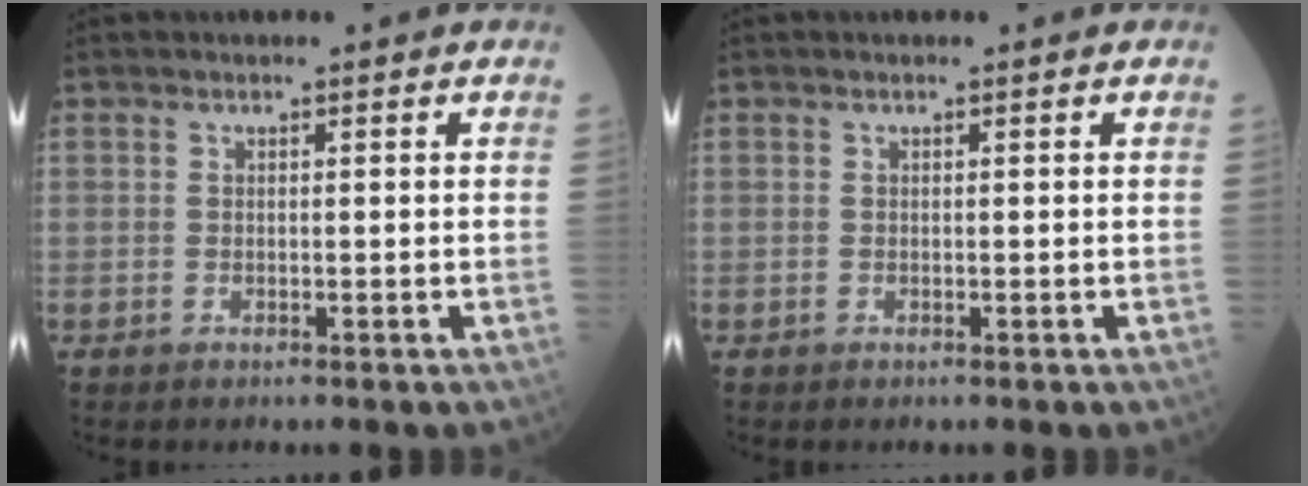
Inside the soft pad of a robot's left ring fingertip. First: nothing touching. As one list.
[{"total": 0.0}]